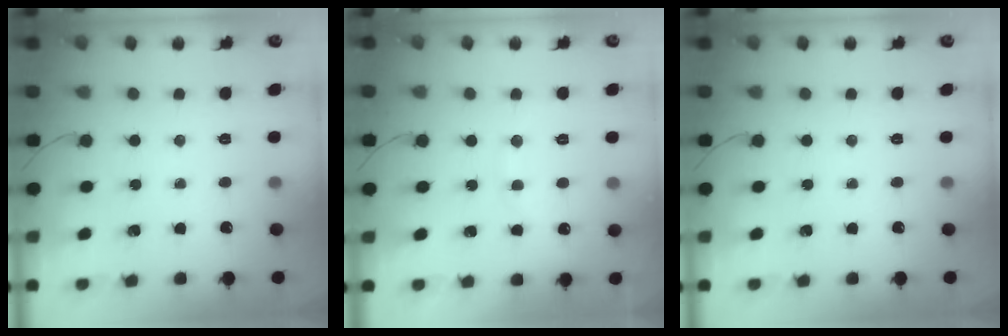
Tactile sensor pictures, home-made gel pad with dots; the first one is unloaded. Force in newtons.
{"total": 8.2, "press": 8.0, "slide": 1.6}
{"total": 0.0}